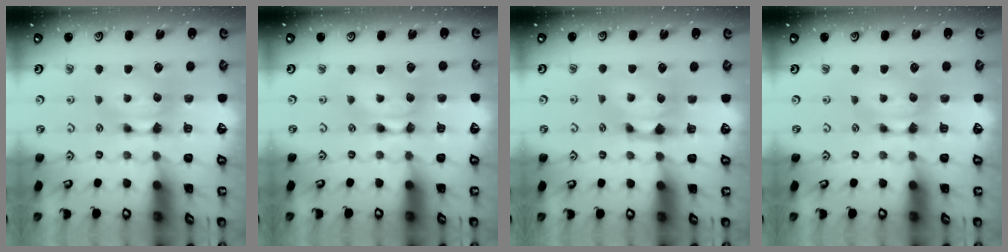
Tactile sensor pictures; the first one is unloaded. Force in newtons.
{"total": 1.5, "press": 1.5, "slide": 0.2}
{"total": 1.2, "press": 0.4, "slide": 1.1}
{"total": 0.0}